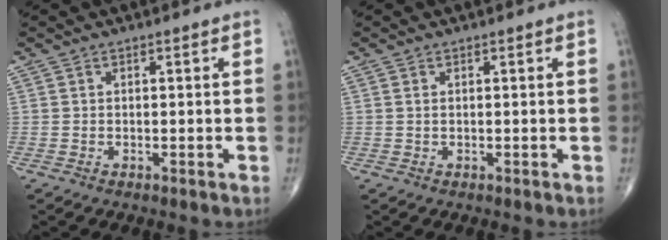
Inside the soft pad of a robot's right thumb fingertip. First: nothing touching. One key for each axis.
{"total": 0.6, "fx": 0.1, "fy": 0.3, "fz": 0.5, "tx": -0.011, "ty": 0.004, "tz": 0.004}